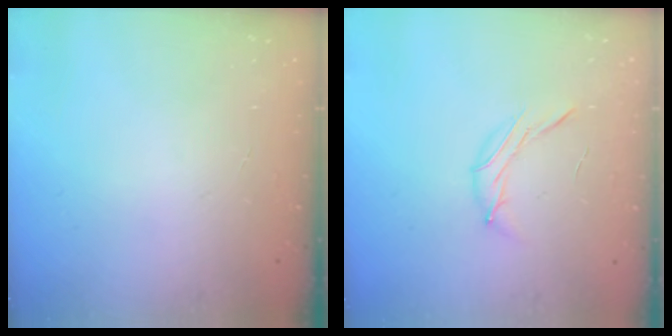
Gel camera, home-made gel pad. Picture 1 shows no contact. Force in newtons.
{"total": 7.0, "press": 6.9, "slide": 1.4}